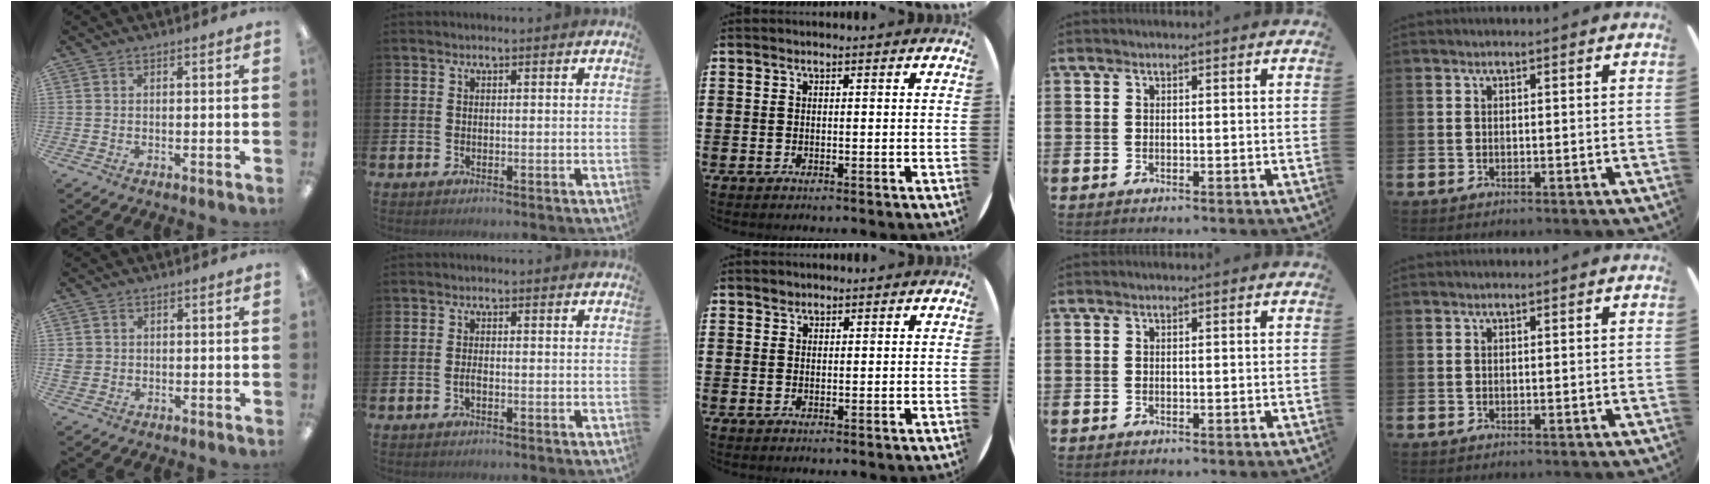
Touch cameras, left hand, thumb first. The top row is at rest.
{"thumb": {"total": 2.1, "force": [0.2, 2.0, 0.5], "torque": [-0.011, 0.004, 0.002]}, "index": {"total": 1.0, "force": [-0.5, 0.3, 0.8], "torque": [-0.019, -0.001, -0.008]}, "middle": {"total": 0.9, "force": [0.8, 0.4, 0.0], "torque": [0.000, 0.003, 0.015]}}